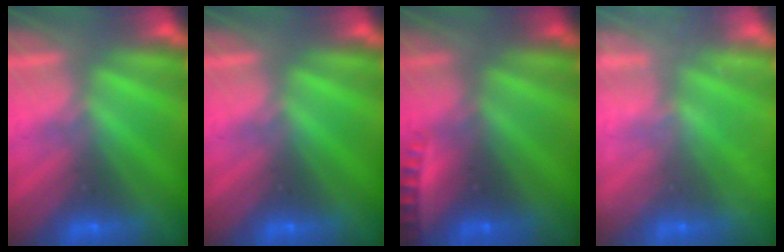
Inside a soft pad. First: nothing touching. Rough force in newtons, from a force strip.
{"total": 0.0}
{"total": 2.3}
{"total": 2.4}